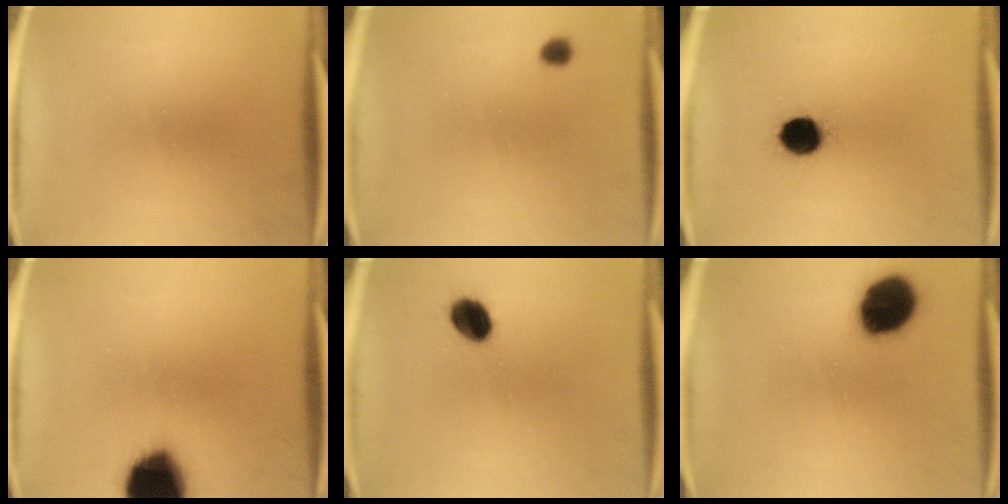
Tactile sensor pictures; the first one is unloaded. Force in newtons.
{"total": 1.7}
{"total": 8.5}
{"total": 18.8}
{"total": 6.4}
{"total": 14.3}